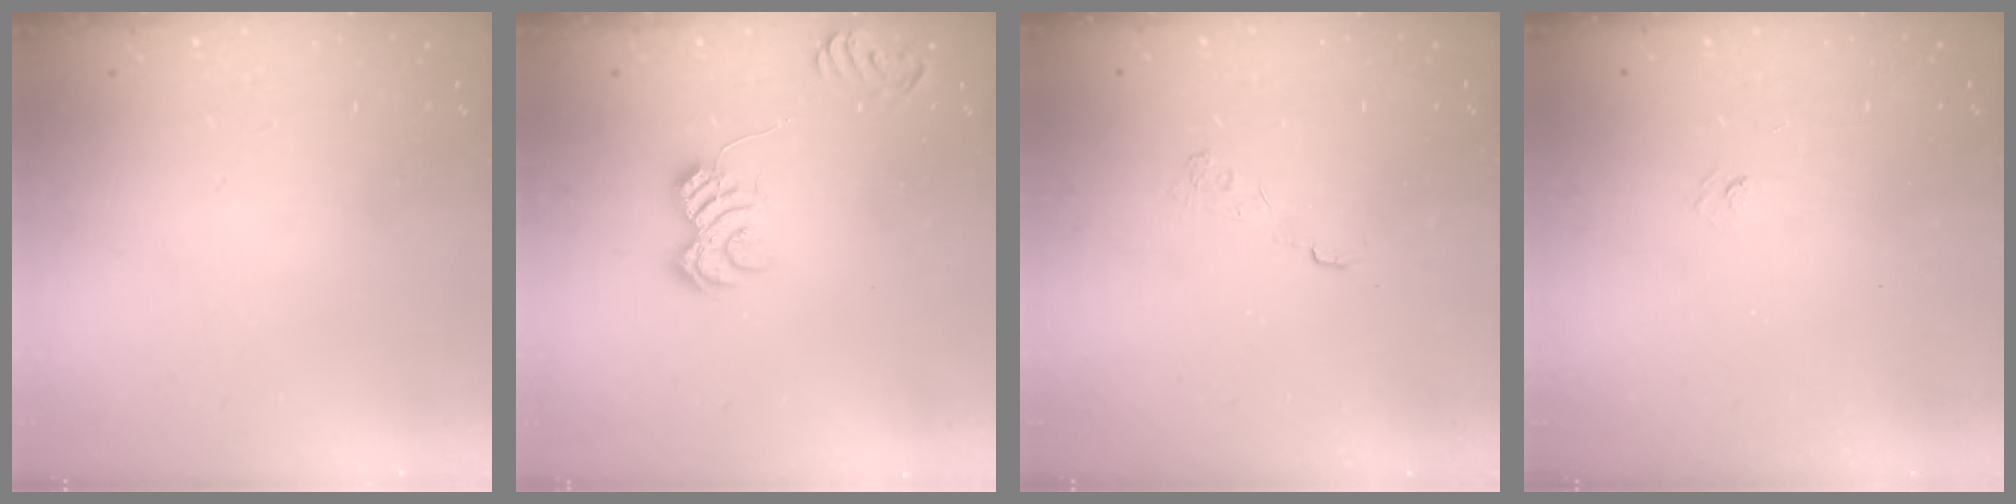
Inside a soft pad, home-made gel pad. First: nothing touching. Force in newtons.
{"total": 5.8, "press": 5.7, "slide": 1.4}
{"total": 2.8, "press": 2.3, "slide": 1.5}
{"total": 1.9, "press": 1.7, "slide": 0.9}